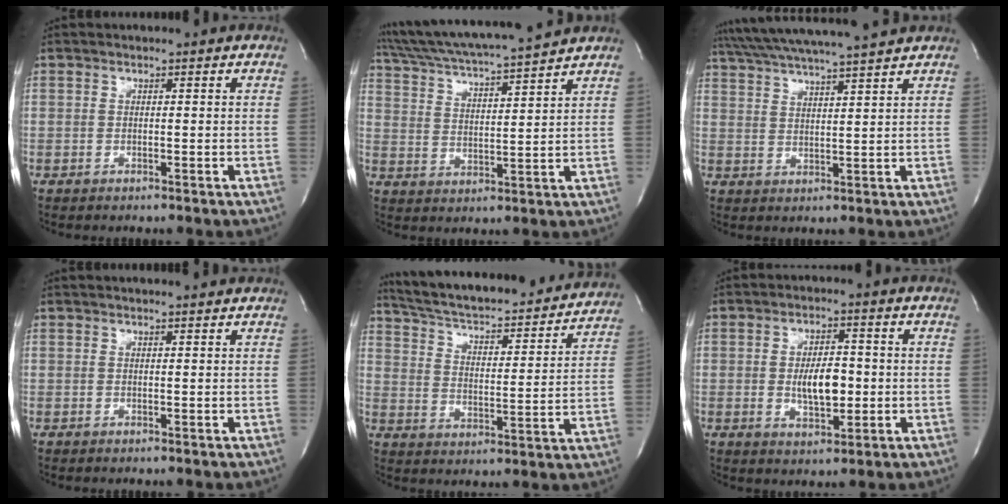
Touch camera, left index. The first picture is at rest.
{"total": 15.4, "force": [14.0, -0.2, 6.4], "torque": [-0.125, 0.015, 0.227]}
{"total": 14.7, "force": [13.2, -0.7, 6.5], "torque": [-0.125, 0.019, 0.200]}
{"total": 2.6, "force": [2.5, -0.1, 0.8], "torque": [-0.012, 0.010, 0.029]}
{"total": 26.7, "force": [24.1, 5.0, 10.3], "torque": [-0.173, -0.019, 0.324]}
{"total": 6.3, "force": [-0.5, 2.6, 5.7], "torque": [-0.099, -0.001, -0.003]}